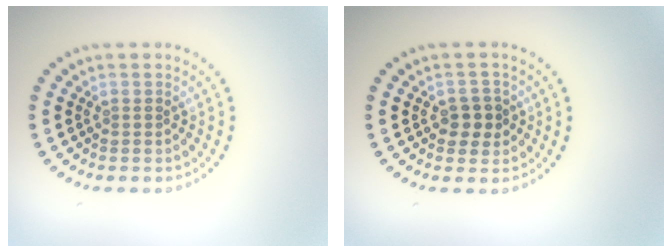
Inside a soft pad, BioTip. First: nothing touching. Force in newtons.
{"total": 2.2, "press": 2.1, "slide": 0.4}